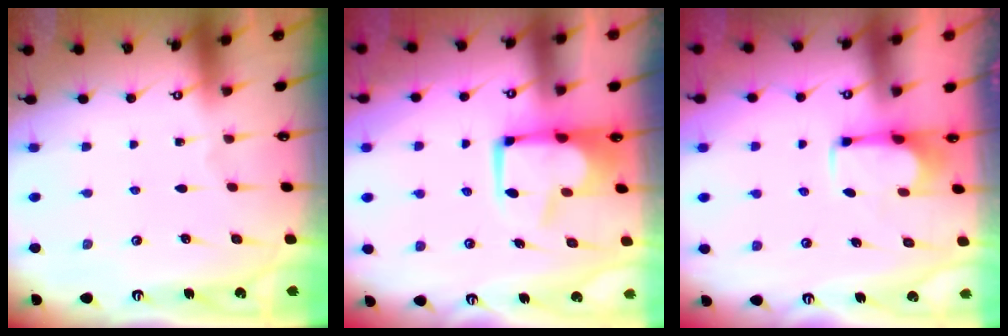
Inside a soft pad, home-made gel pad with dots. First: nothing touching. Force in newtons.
{"total": 5.2, "press": 5.0, "slide": 1.4}
{"total": 2.6, "press": 2.4, "slide": 0.9}